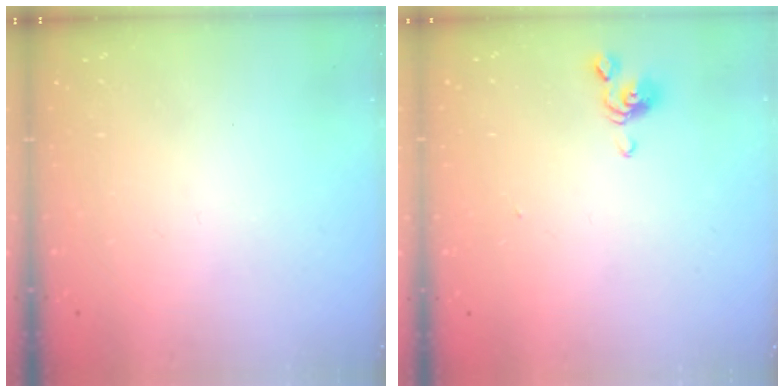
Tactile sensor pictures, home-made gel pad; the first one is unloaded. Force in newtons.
{"total": 0.7, "press": 0.6, "slide": 0.5}